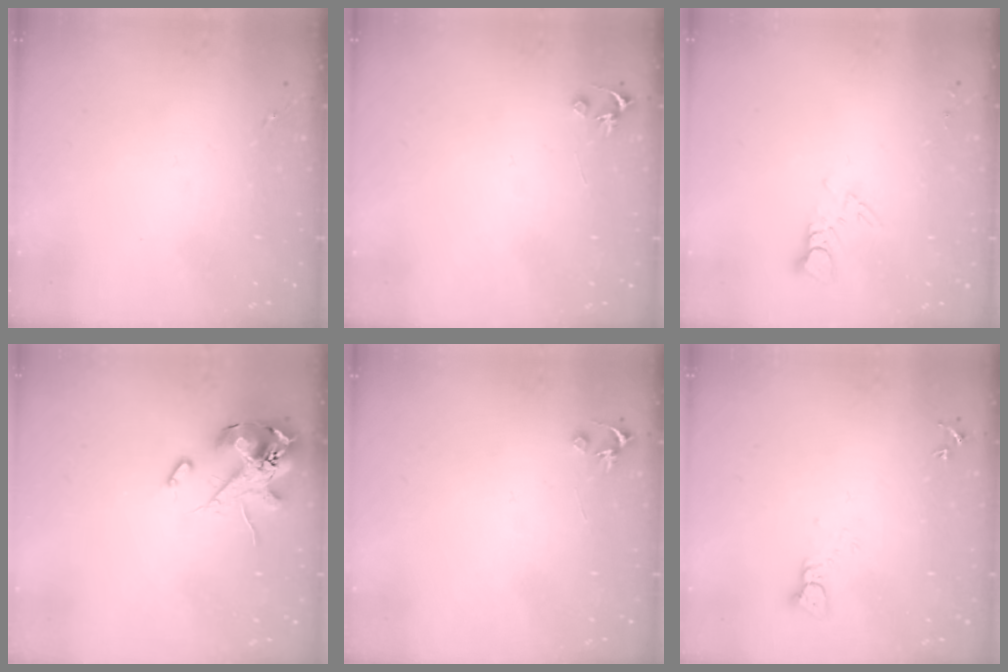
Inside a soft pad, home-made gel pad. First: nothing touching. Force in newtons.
{"total": 3.2, "press": 3.2, "slide": 0.3}
{"total": 3.8, "press": 3.8, "slide": 0.3}
{"total": 14.7, "press": 14.5, "slide": 2.1}
{"total": 3.2, "press": 3.2, "slide": 0.3}
{"total": 2.6, "press": 2.6, "slide": 0.1}